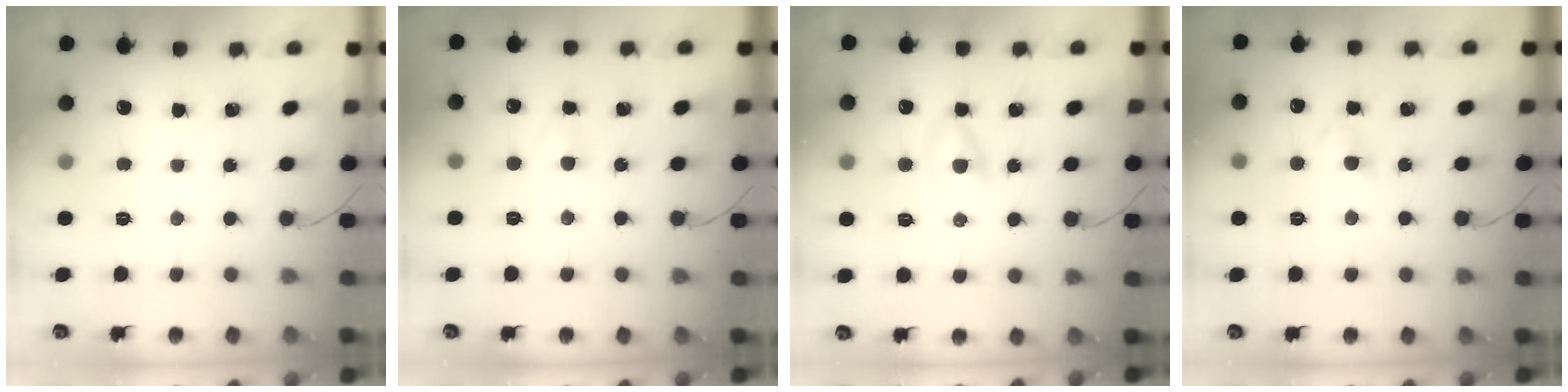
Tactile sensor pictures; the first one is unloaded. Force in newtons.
{"total": 1.9, "press": 1.7, "slide": 0.8}
{"total": 3.6, "press": 3.6, "slide": 0.8}
{"total": 2.5, "press": 2.2, "slide": 1.1}